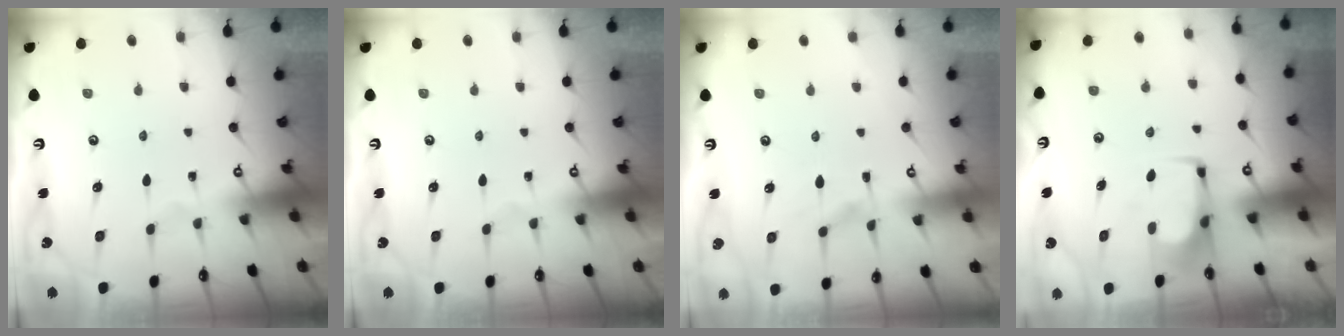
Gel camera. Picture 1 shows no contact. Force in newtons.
{"total": 0.0}
{"total": 5.2, "press": 5.0, "slide": 1.3}
{"total": 1.8, "press": 1.6, "slide": 0.6}